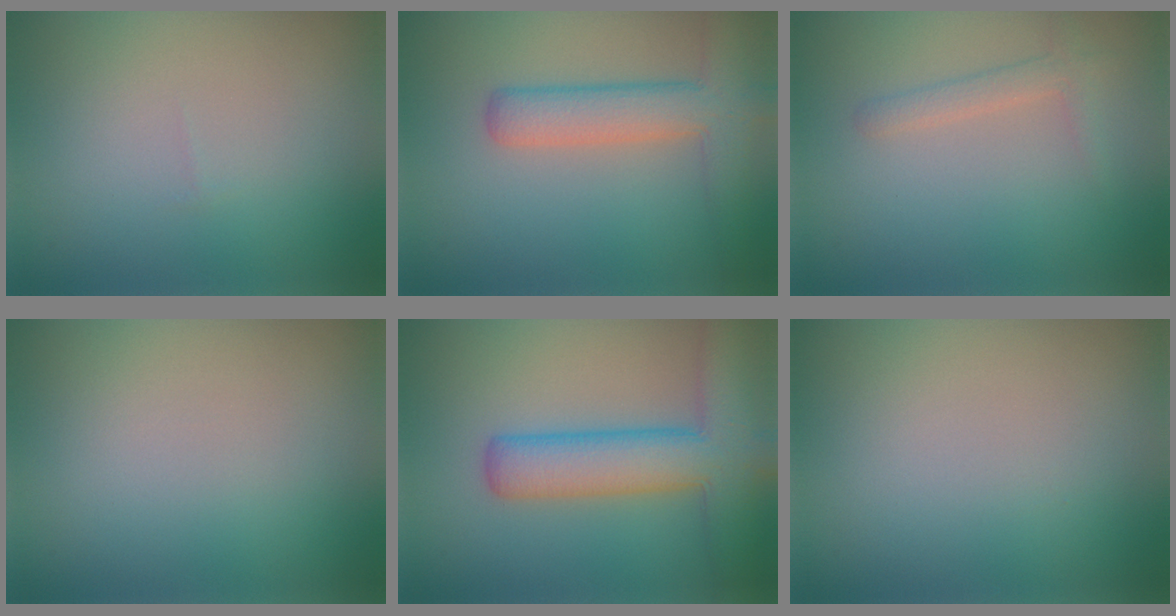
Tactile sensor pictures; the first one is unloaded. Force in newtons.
{"total": 5.2, "press": 5.2, "slide": 0.2}
{"total": 1.7, "press": 1.7, "slide": 0.1}
{"total": 0.0}
{"total": 7.6, "press": 7.6, "slide": 0.3}
{"total": 0.0}